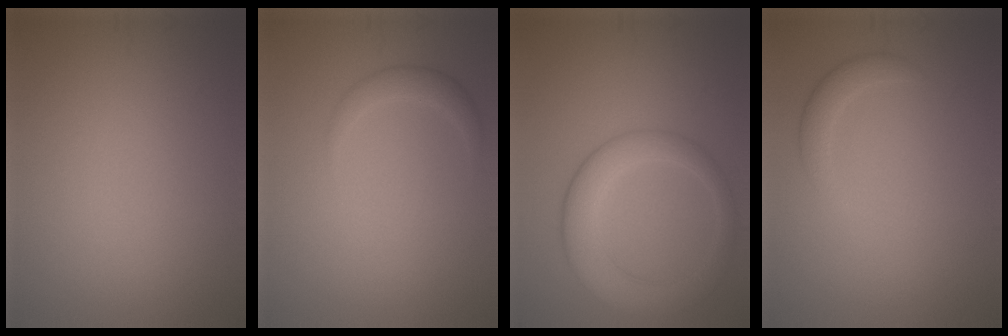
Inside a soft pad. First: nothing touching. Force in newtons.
{"total": 1.6, "press": 1.6, "slide": 0.1}
{"total": 5.6, "press": 5.6, "slide": 0.2}
{"total": 1.8, "press": 1.8, "slide": 0.3}